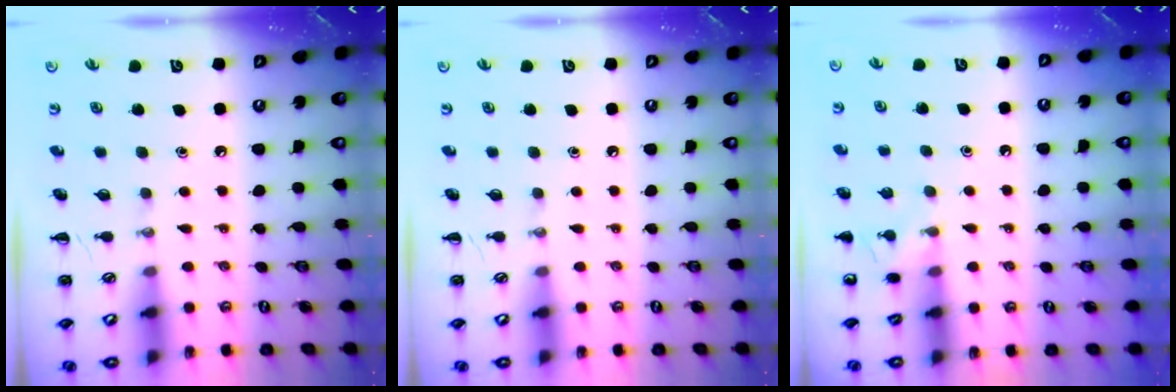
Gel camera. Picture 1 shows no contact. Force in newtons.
{"total": 0.0}
{"total": 5.1, "press": 4.9, "slide": 1.4}